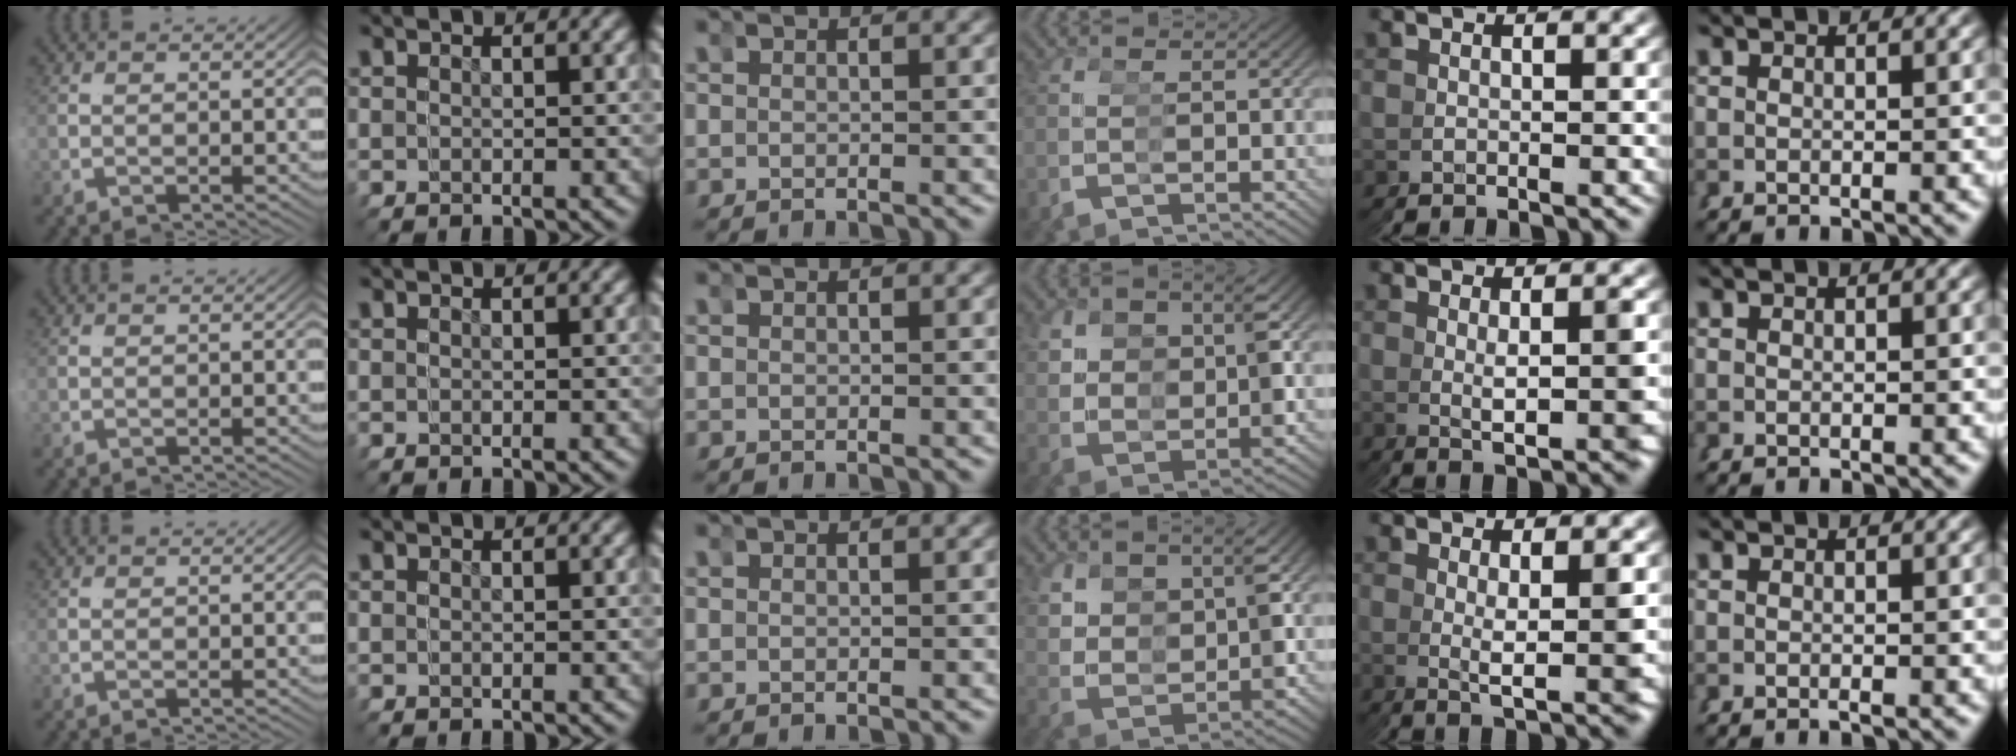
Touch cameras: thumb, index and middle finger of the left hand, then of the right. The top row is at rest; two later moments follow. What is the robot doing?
{"motion": "grasp_and_lifting", "object": "pipette"}